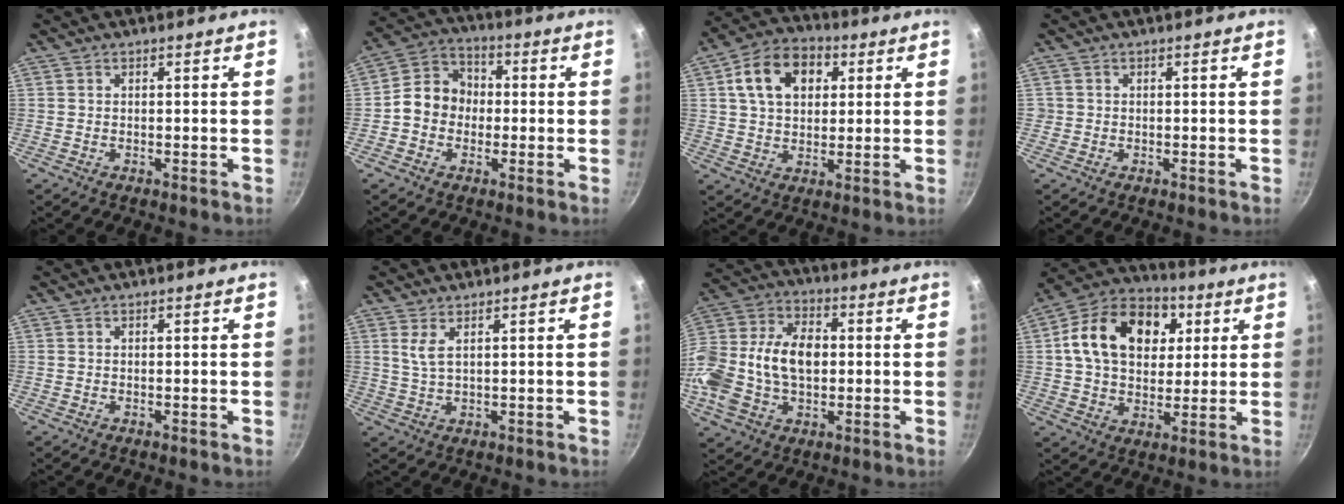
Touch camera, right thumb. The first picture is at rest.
{"total": 9.2, "force": [-0.9, 7.9, 4.7], "torque": [-0.046, 0.027, -0.037]}
{"total": 13.2, "force": [3.9, 9.3, 8.4], "torque": [-0.119, 0.013, 0.053]}
{"total": 1.0, "force": [-0.2, 1.0, 0.1], "torque": [0.002, 0.003, -0.003]}
{"total": 0.0}
{"total": 3.2, "force": [1.3, 1.1, 2.7], "torque": [-0.054, -0.011, 0.030]}
{"total": 20.9, "force": [-0.4, 14.4, 15.1], "torque": [-0.289, 0.042, -0.013]}
{"total": 19.4, "force": [4.9, 14.0, 12.4], "torque": [-0.179, 0.013, 0.069]}